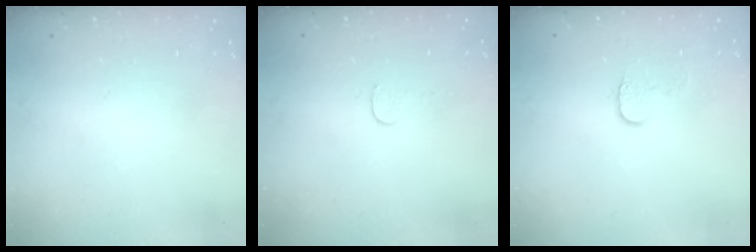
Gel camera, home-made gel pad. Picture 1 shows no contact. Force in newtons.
{"total": 2.7, "press": 2.7, "slide": 0.2}
{"total": 5.7, "press": 5.7, "slide": 0.5}